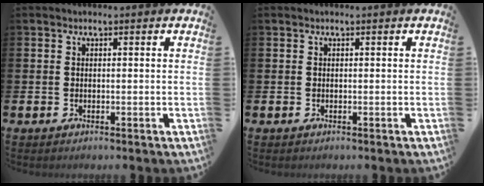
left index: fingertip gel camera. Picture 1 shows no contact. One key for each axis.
{"total": 0.0}